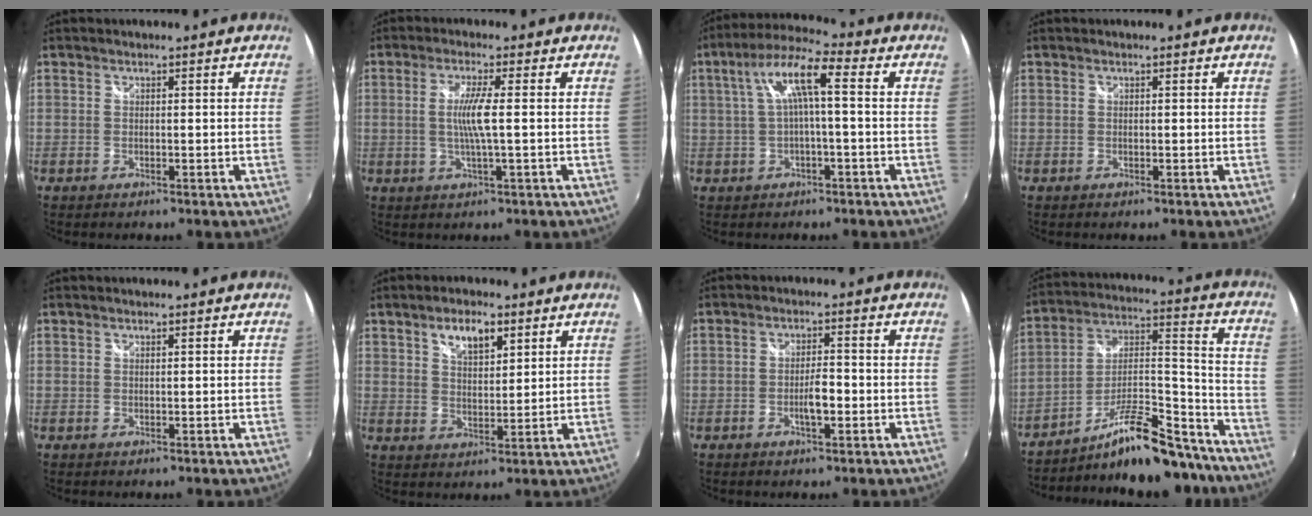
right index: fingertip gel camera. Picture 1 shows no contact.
{"total": 5.1, "force": [-0.1, -0.3, 5.1], "torque": [-0.098, -0.005, 0.000]}
{"total": 8.4, "force": [0.9, 1.4, 8.3], "torque": [-0.161, 0.020, 0.020]}
{"total": 0.0}
{"total": 0.0}
{"total": 6.4, "force": [3.8, 2.9, 4.3], "torque": [-0.070, 0.008, 0.066]}
{"total": 3.7, "force": [-1.3, 1.0, 3.3], "torque": [-0.062, -0.001, -0.021]}
{"total": 17.3, "force": [-14.3, 4.6, 8.6], "torque": [-0.142, 0.037, -0.212]}